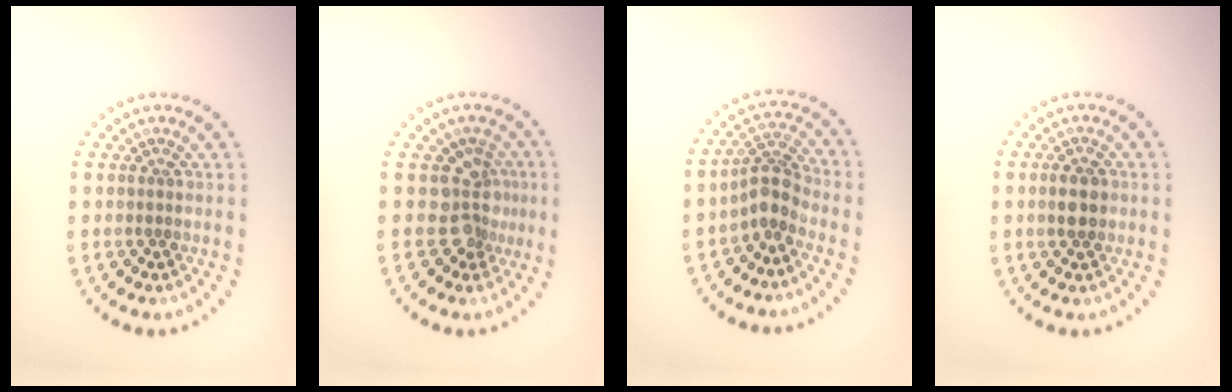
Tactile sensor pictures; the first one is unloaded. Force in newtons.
{"total": 2.7, "press": 2.0, "slide": 1.8}
{"total": 2.8, "press": 2.1, "slide": 1.9}
{"total": 2.3, "press": 2.3, "slide": 0.1}